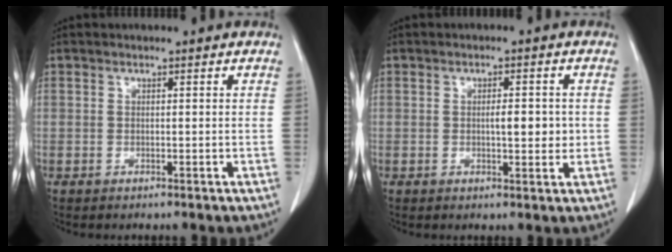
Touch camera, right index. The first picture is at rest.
{"total": 3.6, "force": [0.1, 1.2, 3.4], "torque": [-0.055, 0.000, 0.003]}